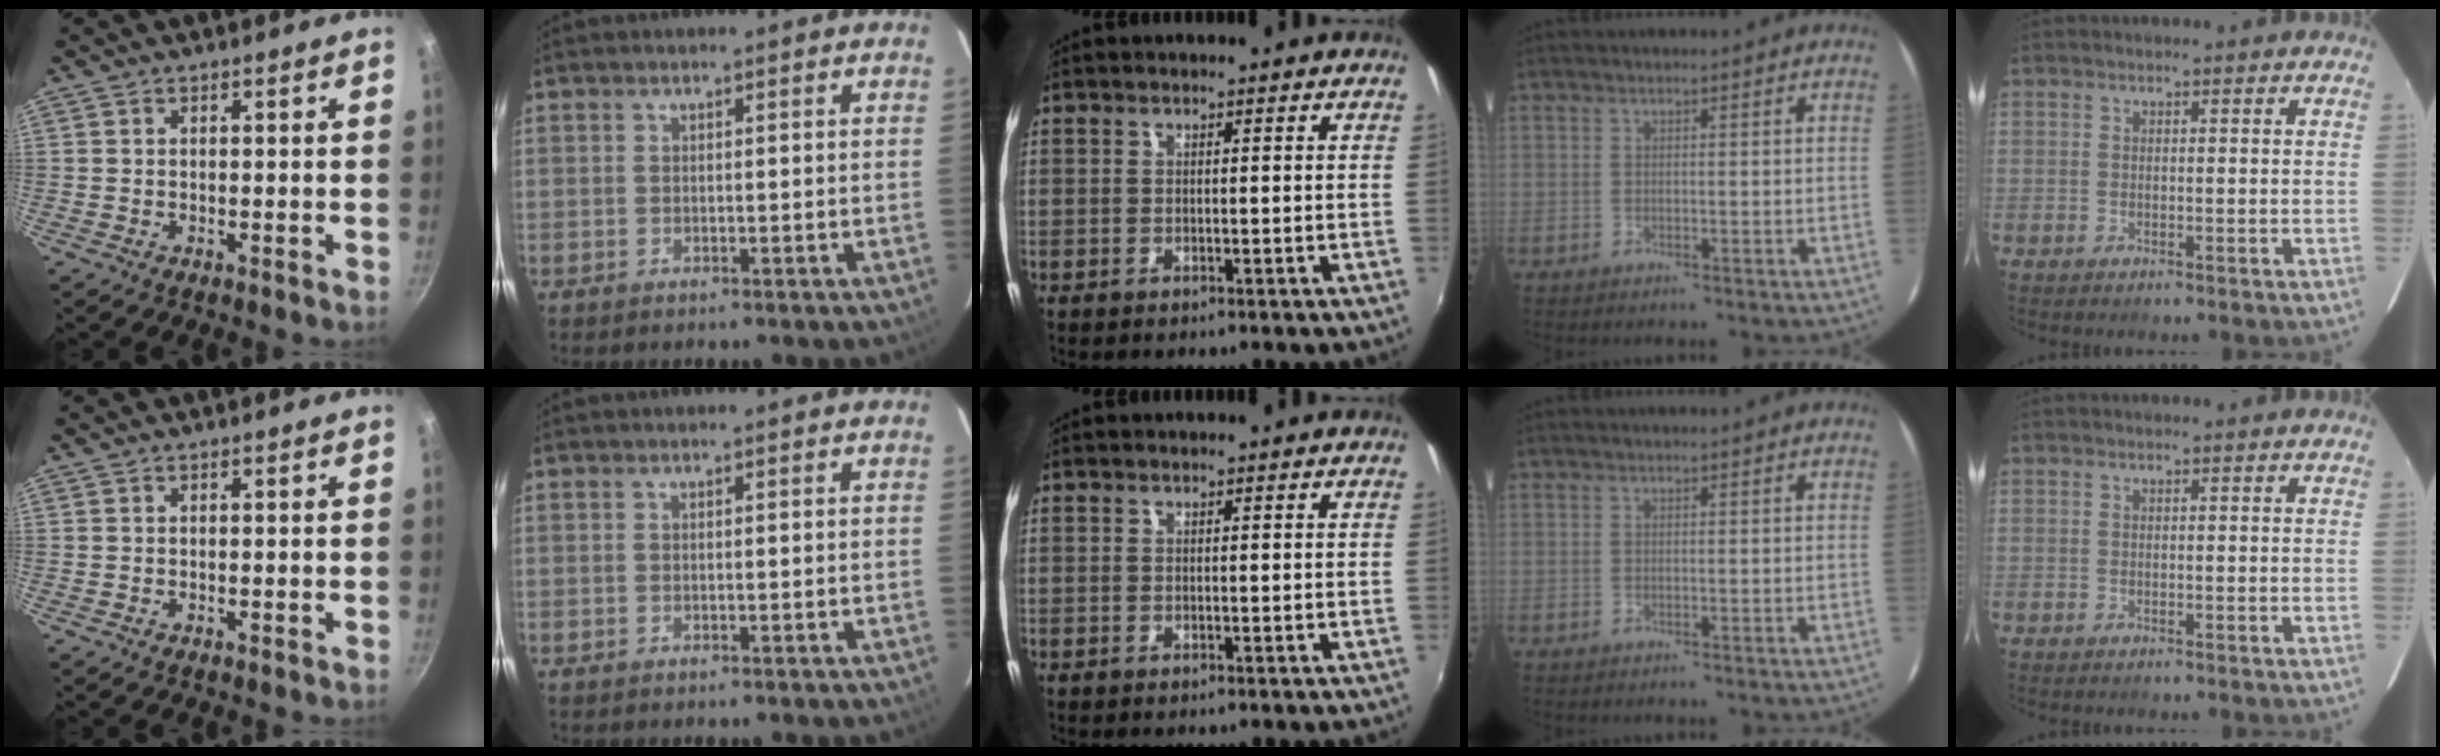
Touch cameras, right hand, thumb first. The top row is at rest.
{}